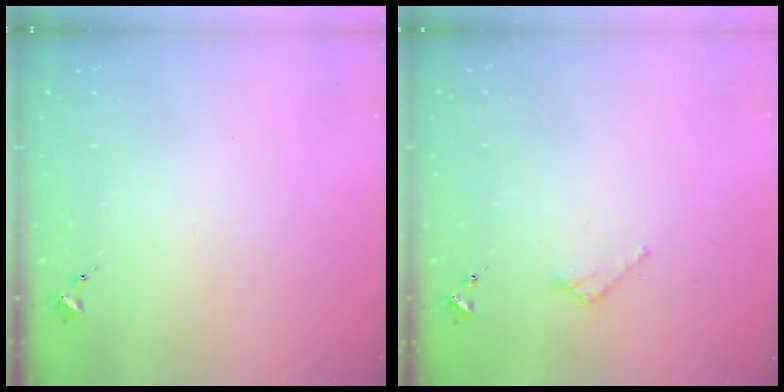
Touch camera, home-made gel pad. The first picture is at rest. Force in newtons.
{"total": 2.7, "press": 2.7, "slide": 0.2}